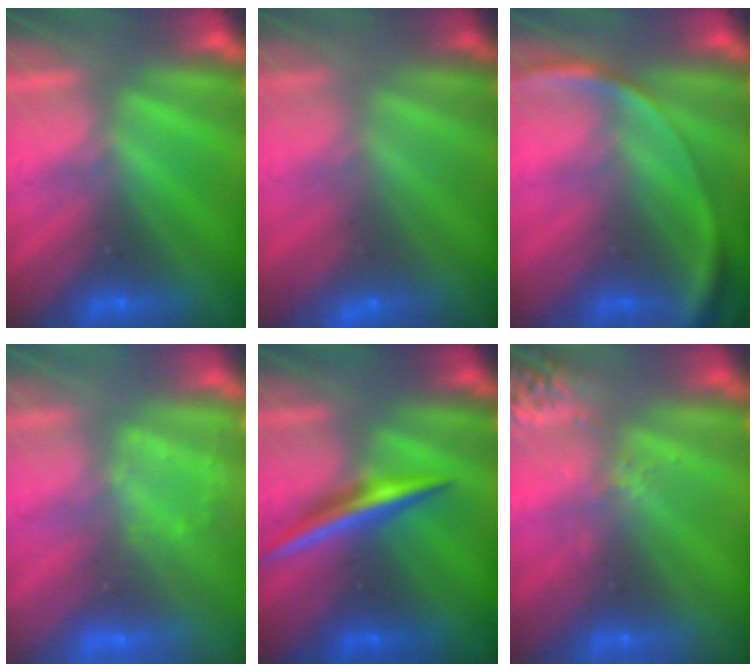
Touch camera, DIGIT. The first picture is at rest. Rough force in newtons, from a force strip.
{"total": 3.0}
{"total": 2.8}
{"total": 3.0}
{"total": 1.9}
{"total": 2.6}